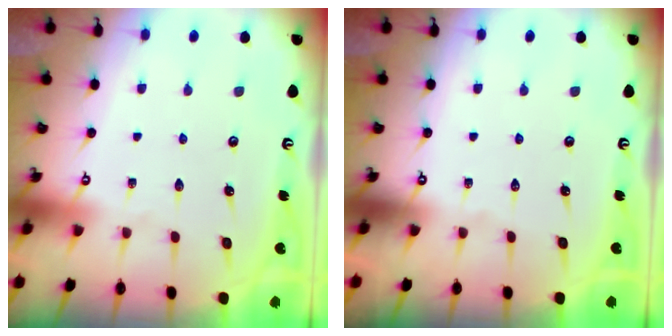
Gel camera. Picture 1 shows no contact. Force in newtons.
{"total": 0.0}